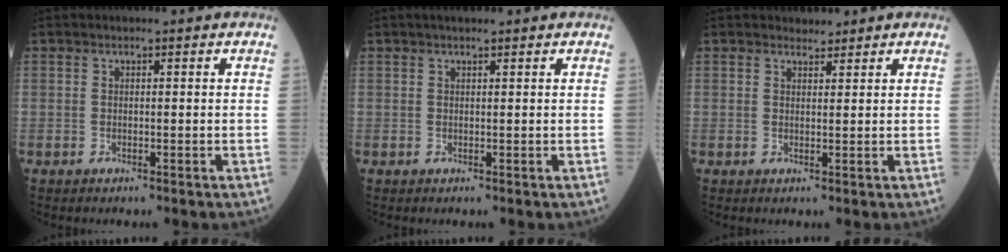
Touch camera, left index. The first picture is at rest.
{"total": 1.8, "force": [1.5, 0.2, 1.1], "torque": [-0.016, 0.014, 0.022]}
{"total": 1.4, "force": [1.4, 0.5, -0.1], "torque": [-0.003, 0.001, 0.020]}